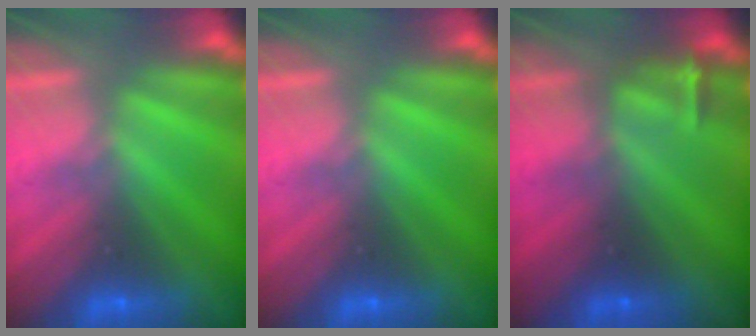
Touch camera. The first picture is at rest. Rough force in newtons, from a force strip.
{"total": 0.0}
{"total": 3.1}